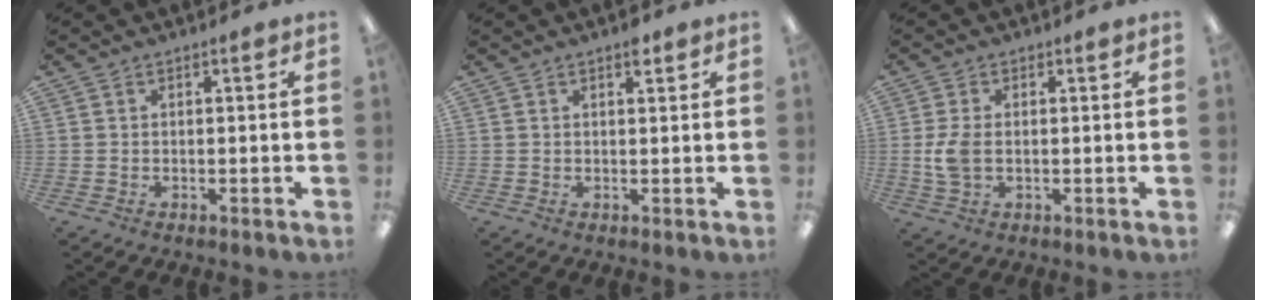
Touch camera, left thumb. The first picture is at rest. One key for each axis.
{"total": 2.1, "fx": 1.4, "fy": 0.8, "fz": 1.3, "tx": -0.005, "ty": -0.009, "tz": 0.020}
{"total": 5.9, "fx": -0.2, "fy": 3.7, "fz": 4.6, "tx": -0.100, "ty": -0.003, "tz": -0.009}